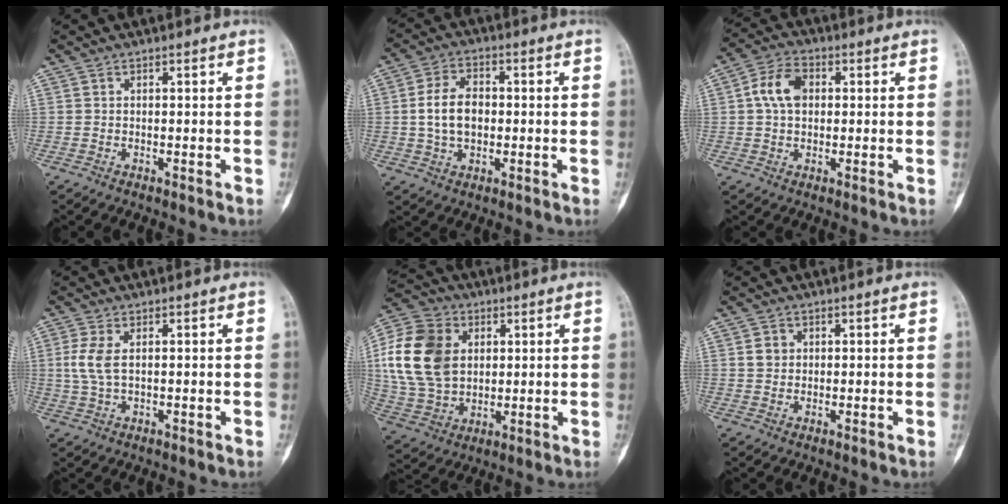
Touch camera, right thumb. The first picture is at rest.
{"total": 8.3, "force": [0.1, 5.6, 6.2], "torque": [-0.104, 0.012, 0.001]}
{"total": 7.5, "force": [1.1, 5.2, 5.3], "torque": [-0.093, 0.016, 0.013]}
{"total": 4.8, "force": [0.8, 2.4, 4.0], "torque": [-0.105, 0.004, 0.019]}
{"total": 18.0, "force": [3.4, 13.6, 11.2], "torque": [-0.204, 0.001, 0.068]}
{"total": 2.4, "force": [0.6, 2.1, 1.0], "torque": [-0.007, 0.001, 0.011]}